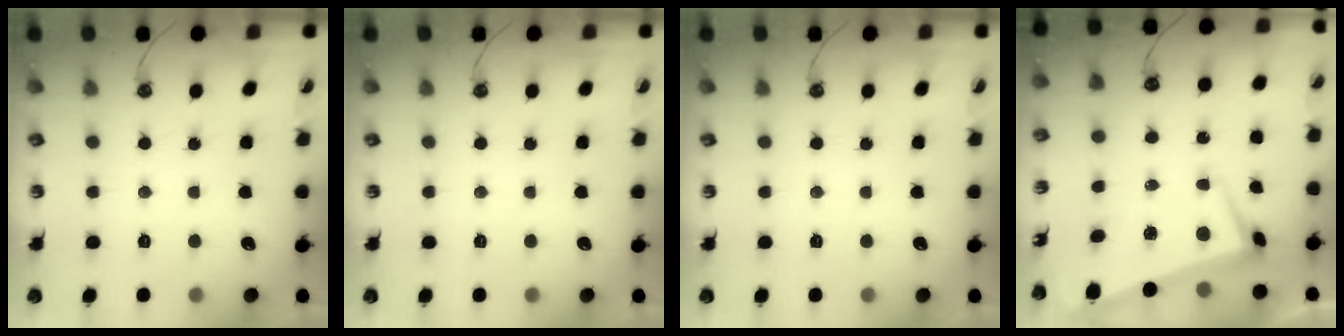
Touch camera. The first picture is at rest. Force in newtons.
{"total": 0.0}
{"total": 0.0}
{"total": 3.0, "press": 2.4, "slide": 1.8}